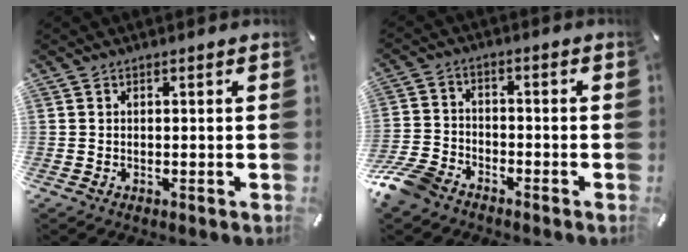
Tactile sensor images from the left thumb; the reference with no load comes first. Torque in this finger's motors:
{"motor_torque": [-0.60, 0.97, 0.38, 0.43, 0.19]}